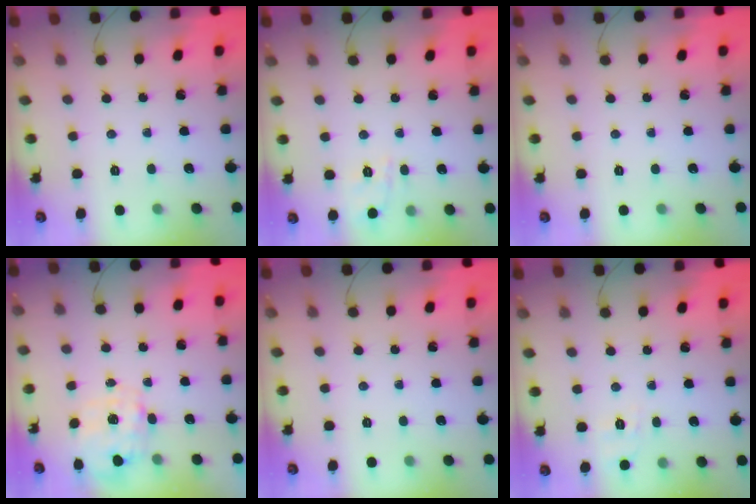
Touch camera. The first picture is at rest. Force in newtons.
{"total": 1.9, "press": 0.3, "slide": 1.8}
{"total": 0.0}
{"total": 3.8, "press": 3.7, "slide": 0.9}
{"total": 0.0}
{"total": 1.9, "press": 0.4, "slide": 1.9}